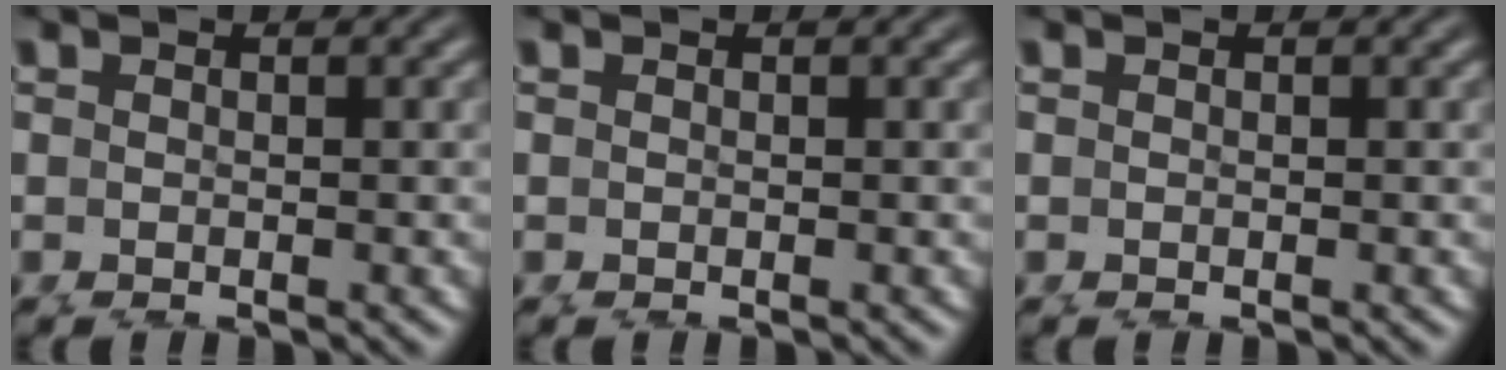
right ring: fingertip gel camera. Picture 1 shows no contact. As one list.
[{"total": 0.0}, {"total": 0.0}]